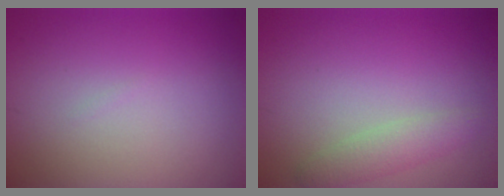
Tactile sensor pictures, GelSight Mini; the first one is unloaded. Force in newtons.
{"total": 2.1, "press": 2.1, "slide": 0.1}